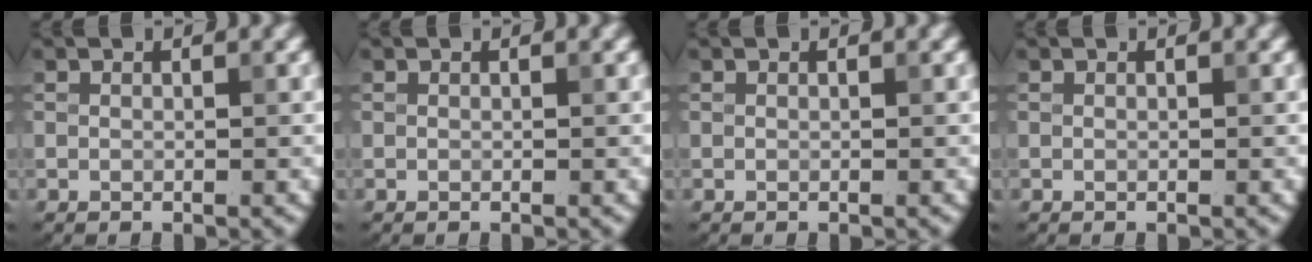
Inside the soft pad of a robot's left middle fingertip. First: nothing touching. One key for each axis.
{"total": 0.0}
{"total": 0.0}
{"total": 0.0}